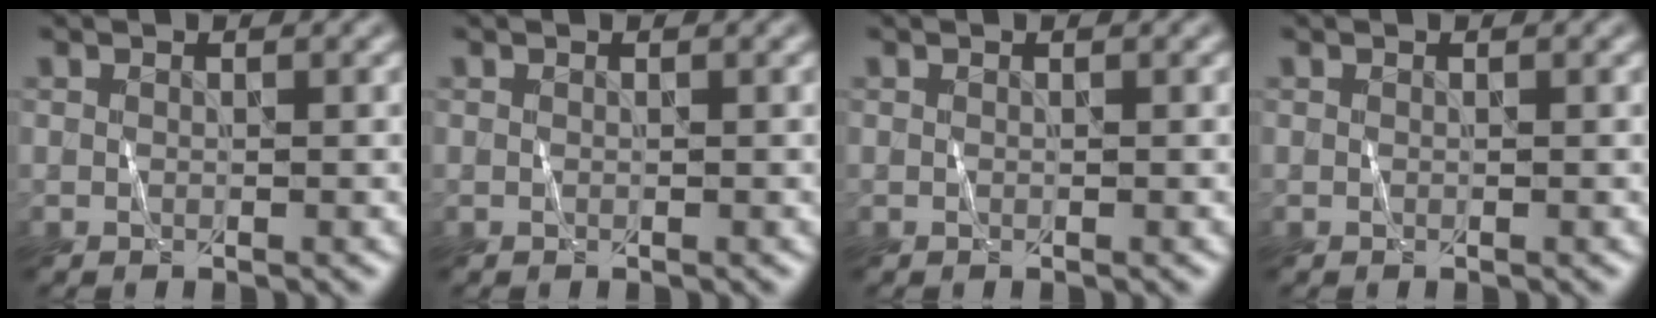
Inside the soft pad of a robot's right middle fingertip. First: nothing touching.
{"total": 0.0}
{"total": 0.0}
{"total": 0.0}